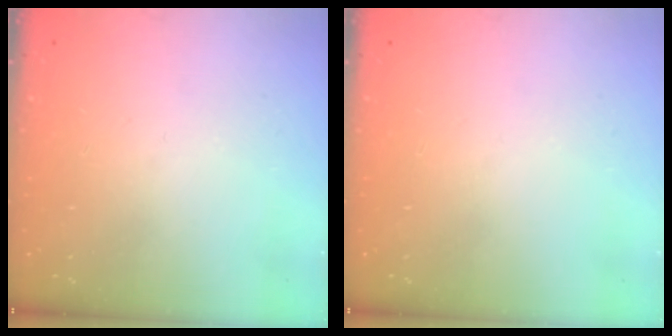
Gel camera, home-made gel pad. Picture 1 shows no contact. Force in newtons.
{"total": 0.0}